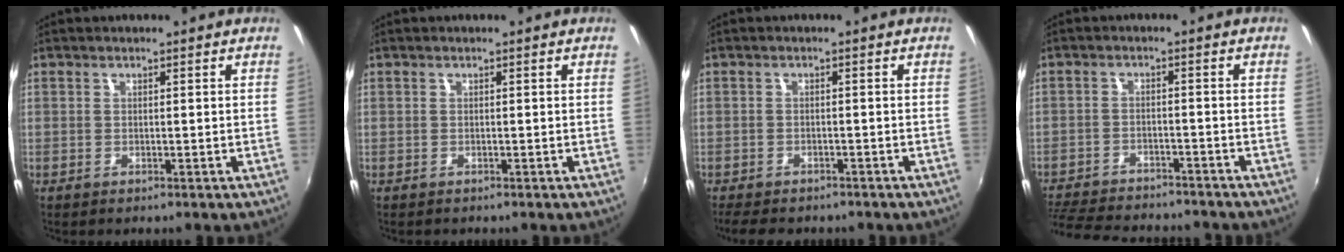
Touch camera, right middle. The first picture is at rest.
{"total": 0.6, "force": [-0.4, 0.5, -0.1], "torque": [0.001, -0.002, -0.006]}
{"total": 5.9, "force": [-5.0, 2.2, 2.2], "torque": [-0.057, -0.017, -0.079]}
{"total": 16.1, "force": [-14.1, 4.5, 6.3], "torque": [-0.147, -0.017, -0.211]}